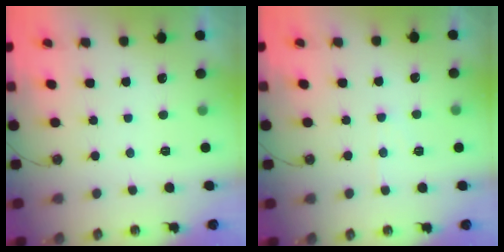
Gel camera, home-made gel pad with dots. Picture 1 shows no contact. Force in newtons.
{"total": 4.6, "press": 4.5, "slide": 0.7}